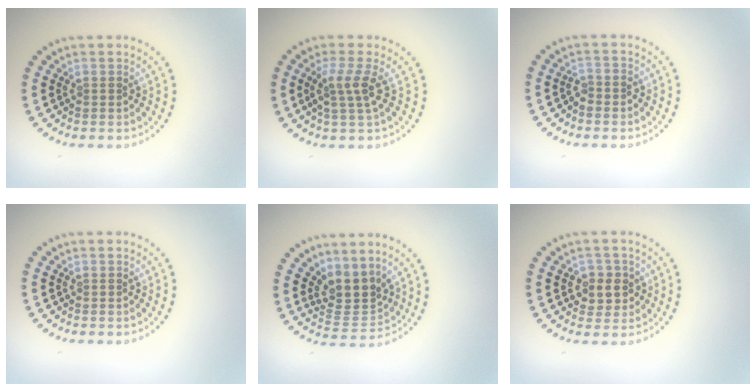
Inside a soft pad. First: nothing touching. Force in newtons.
{"total": 2.7, "press": 2.1, "slide": 1.7}
{"total": 1.1, "press": 0.9, "slide": 0.5}
{"total": 0.0}
{"total": 3.4, "press": 2.6, "slide": 2.3}
{"total": 2.4, "press": 2.2, "slide": 0.7}